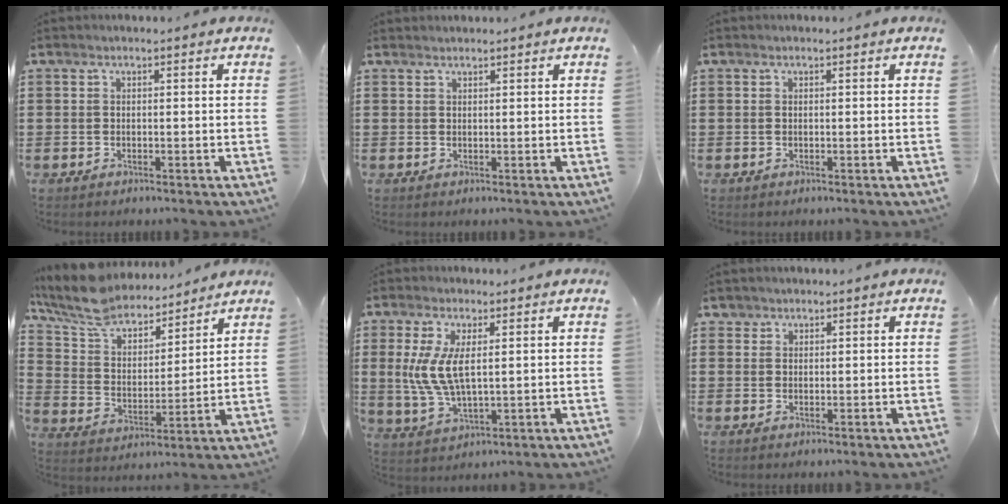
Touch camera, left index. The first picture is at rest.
{"total": 0.9, "force": [0.9, 0.3, 0.0], "torque": [-0.002, 0.000, 0.018]}
{"total": 0.0}
{"total": 9.1, "force": [8.2, 2.7, 2.8], "torque": [-0.096, -0.048, 0.146]}
{"total": 7.3, "force": [1.4, 3.0, 6.5], "torque": [-0.156, -0.005, 0.017]}
{"total": 1.5, "force": [1.2, 0.9, 0.0], "torque": [-0.005, 0.004, 0.024]}